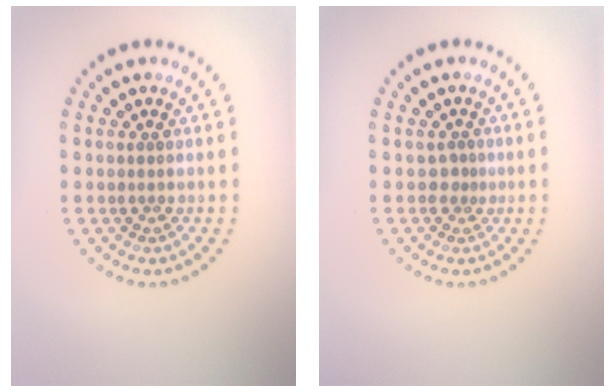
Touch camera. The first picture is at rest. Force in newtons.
{"total": 0.9, "press": 0.5, "slide": 0.7}